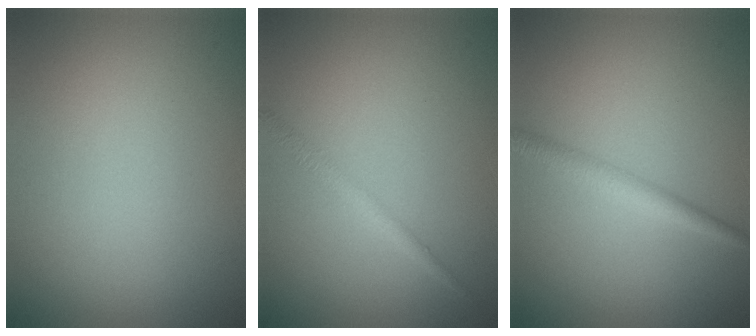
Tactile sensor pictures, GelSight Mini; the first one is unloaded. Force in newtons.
{"total": 1.6, "press": 1.6, "slide": 0.1}
{"total": 2.1, "press": 2.1, "slide": 0.0}